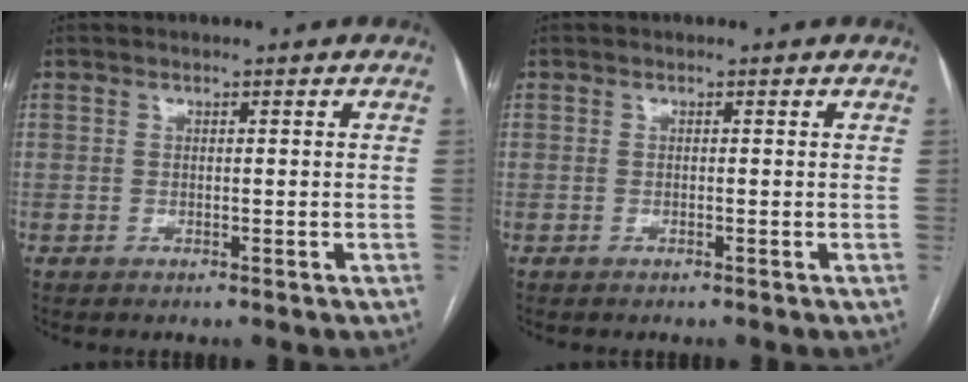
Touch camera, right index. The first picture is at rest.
{"total": 0.0}